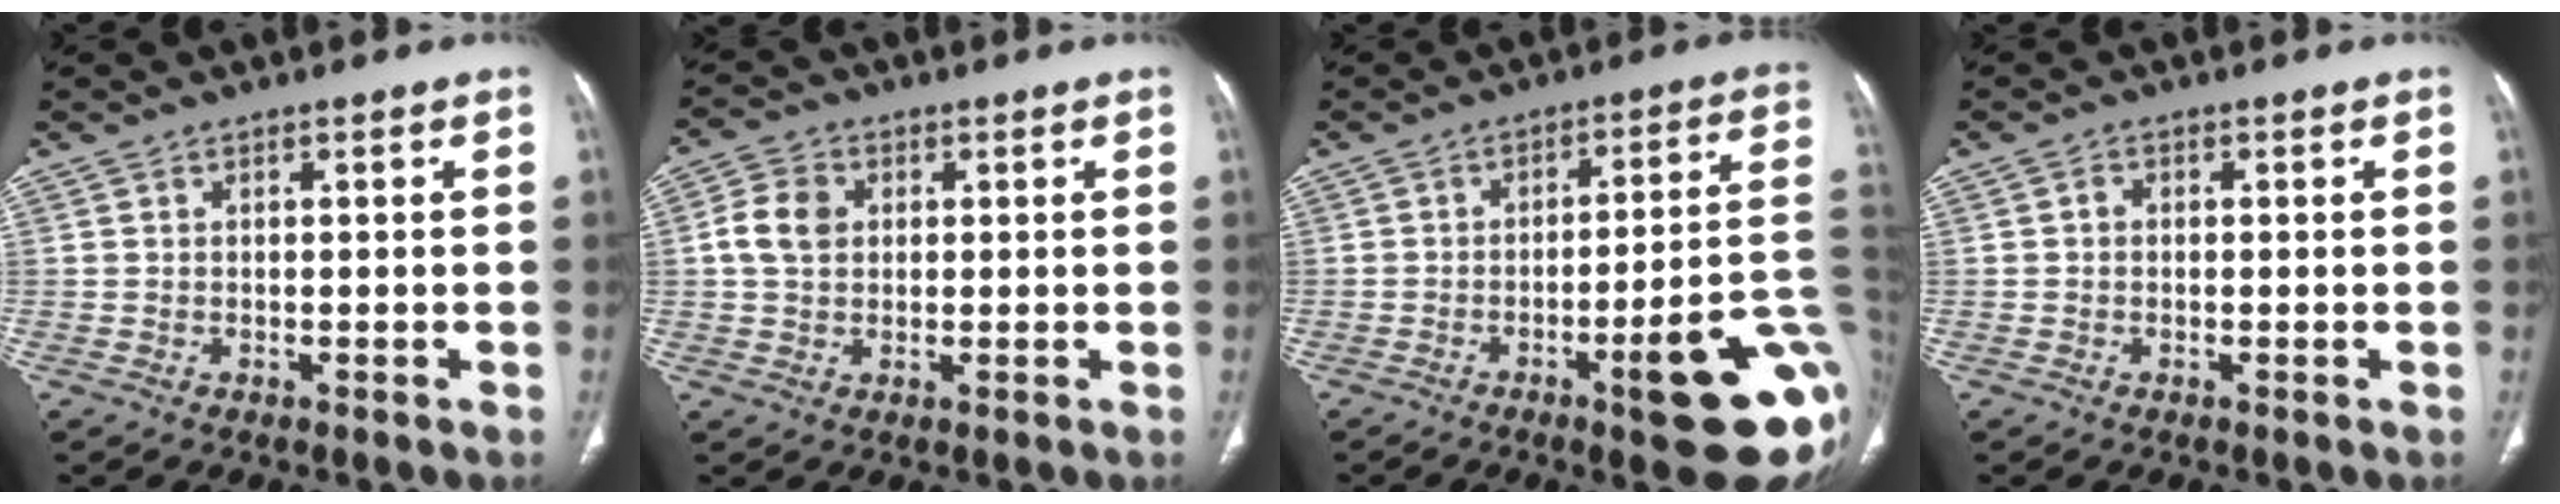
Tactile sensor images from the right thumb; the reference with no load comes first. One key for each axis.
{"total": 6.0, "fx": 0.9, "fy": 4.6, "fz": 3.6, "tx": -0.069, "ty": 0.009, "tz": 0.014}
{"total": 19.9, "fx": -7.0, "fy": 3.9, "fz": 18.2, "tx": -0.165, "ty": 0.035, "tz": -0.085}
{"total": 1.2, "fx": 0.0, "fy": 1.0, "fz": 0.7, "tx": -0.009, "ty": 0.006, "tz": 0.000}